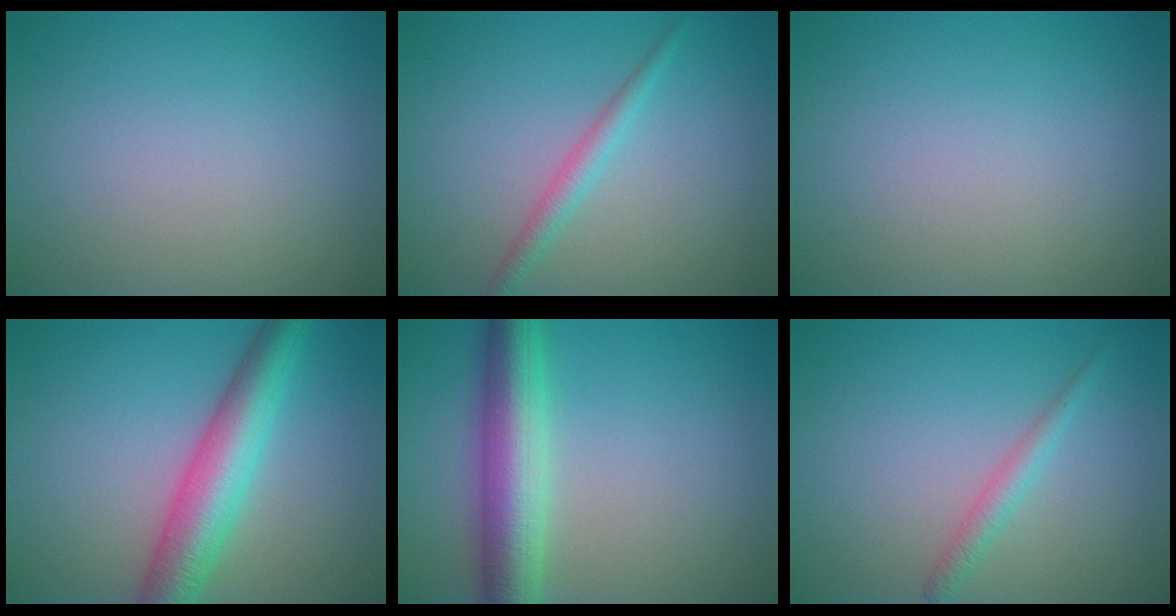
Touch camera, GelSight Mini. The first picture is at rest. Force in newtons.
{"total": 1.8, "press": 1.8, "slide": 0.1}
{"total": 0.0}
{"total": 6.6, "press": 6.6, "slide": 0.1}
{"total": 6.7, "press": 6.7, "slide": 0.2}
{"total": 1.6, "press": 1.6, "slide": 0.0}